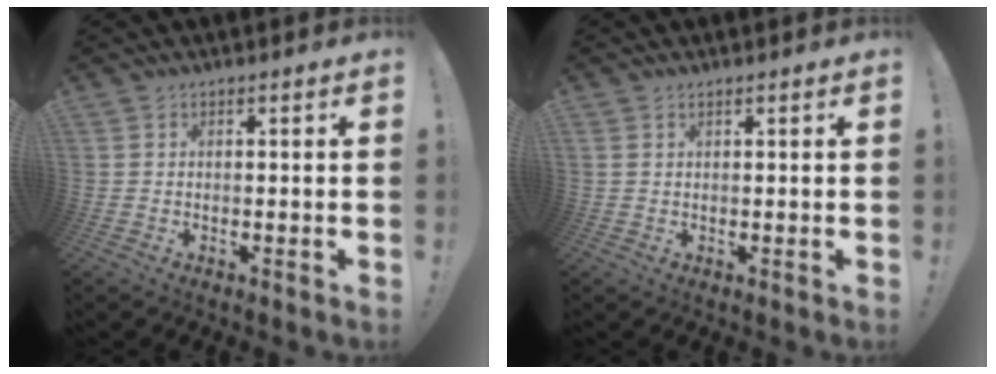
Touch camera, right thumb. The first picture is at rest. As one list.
[{"total": 1.0, "force": [0.7, 0.4, 0.5], "torque": [-0.008, -0.001, 0.013]}]